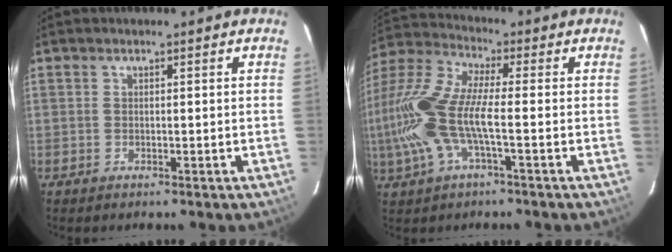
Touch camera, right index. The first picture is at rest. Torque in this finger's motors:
{"motor_torque": [1.27, -0.87, 1.06, 0.21]}